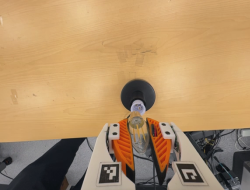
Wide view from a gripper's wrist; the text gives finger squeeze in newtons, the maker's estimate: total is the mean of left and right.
{"total": 22.5, "left": 25.4, "right": 19.6}